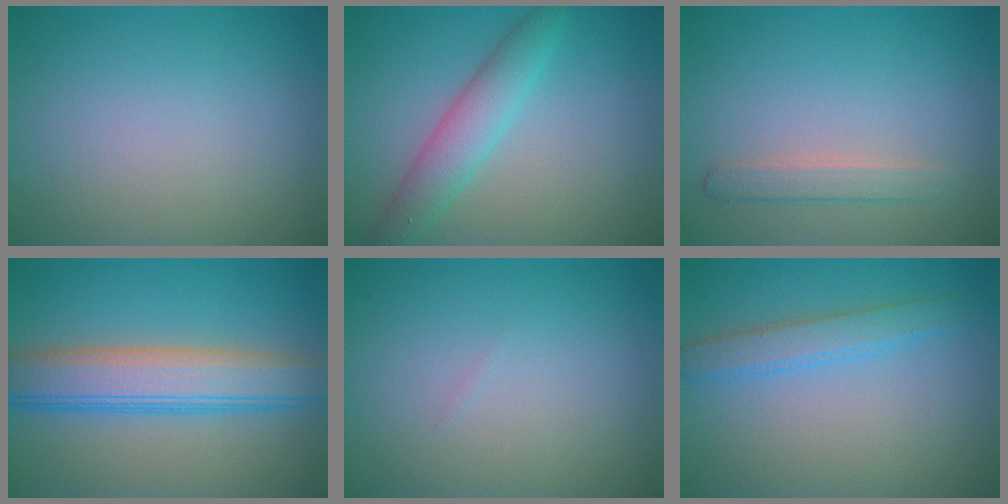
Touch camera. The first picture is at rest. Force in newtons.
{"total": 3.8, "press": 3.8, "slide": 0.2}
{"total": 1.8, "press": 1.8, "slide": 0.1}
{"total": 6.1, "press": 6.1, "slide": 0.4}
{"total": 0.0}
{"total": 2.5, "press": 2.5, "slide": 0.1}